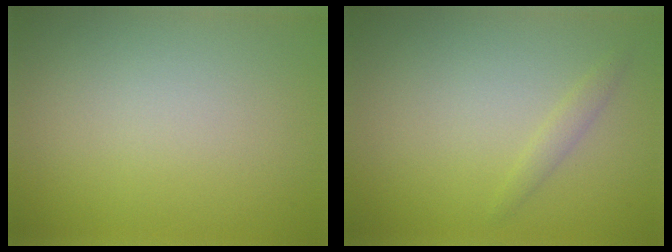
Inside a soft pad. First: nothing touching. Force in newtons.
{"total": 1.6, "press": 1.6, "slide": 0.1}